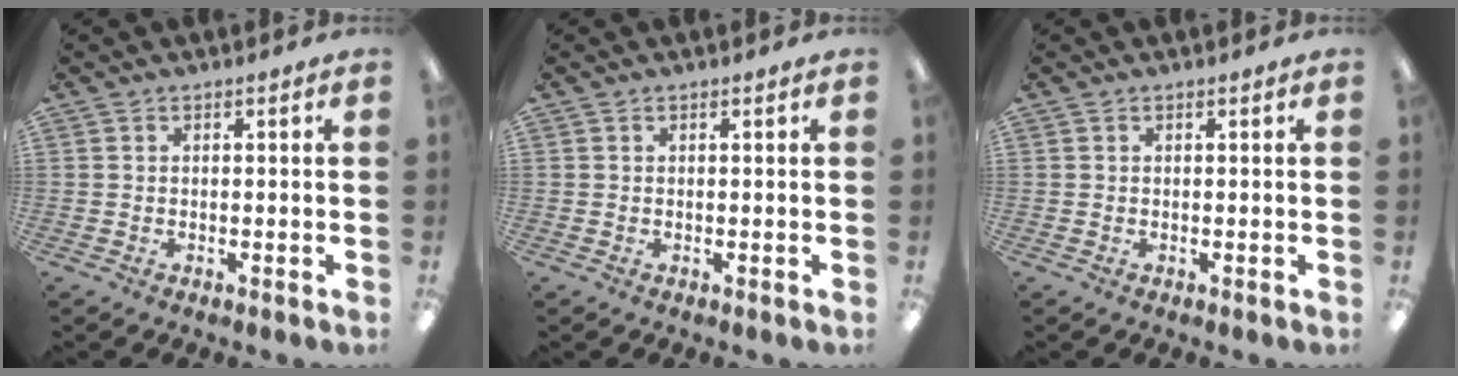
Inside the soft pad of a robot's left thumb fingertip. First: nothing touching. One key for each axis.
{"total": 0.0}
{"total": 0.0}